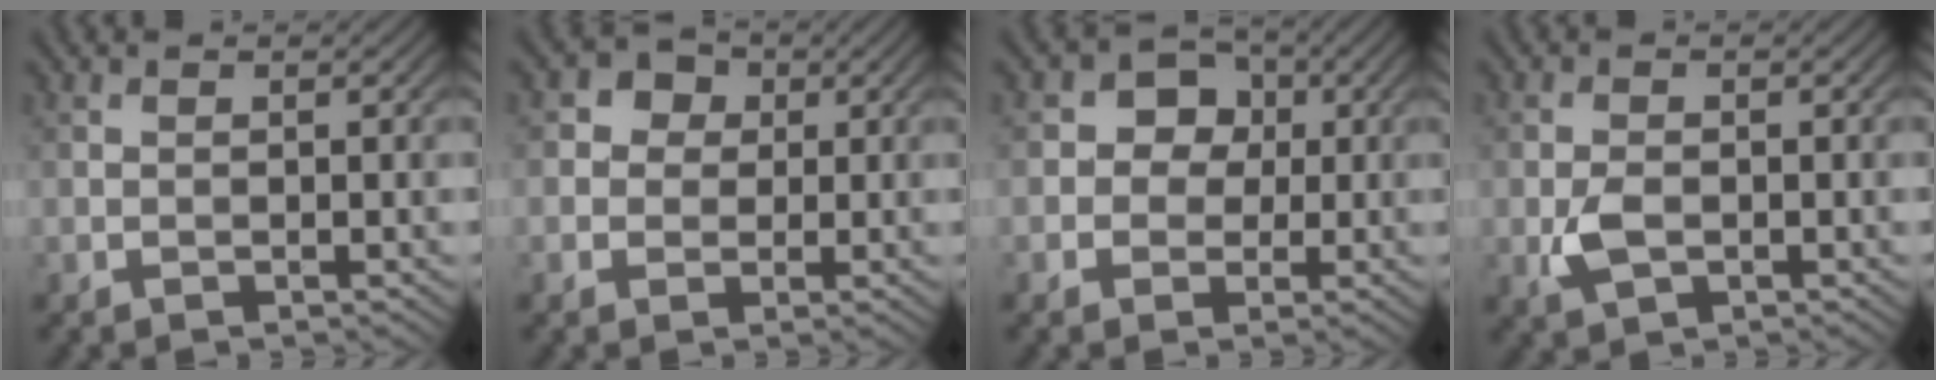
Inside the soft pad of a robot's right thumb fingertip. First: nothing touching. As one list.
[{"total": 3.5, "force": [0.7, 3.3, 1.2], "torque": [-0.028, 0.005, 0.001]}, {"total": 5.5, "force": [0.7, 4.9, 2.2], "torque": [-0.038, 0.017, -0.011]}, {"total": 3.0, "force": [-0.8, 1.8, 2.2], "torque": [-0.049, -0.005, -0.014]}]